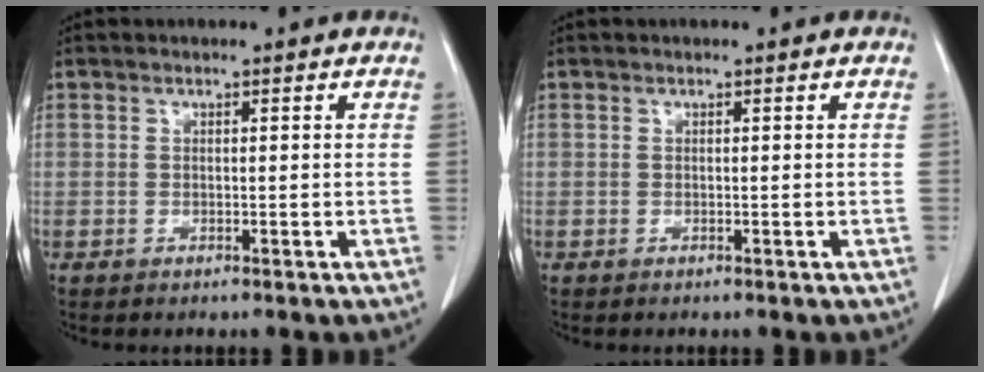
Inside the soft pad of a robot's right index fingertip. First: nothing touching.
{"total": 0.0}